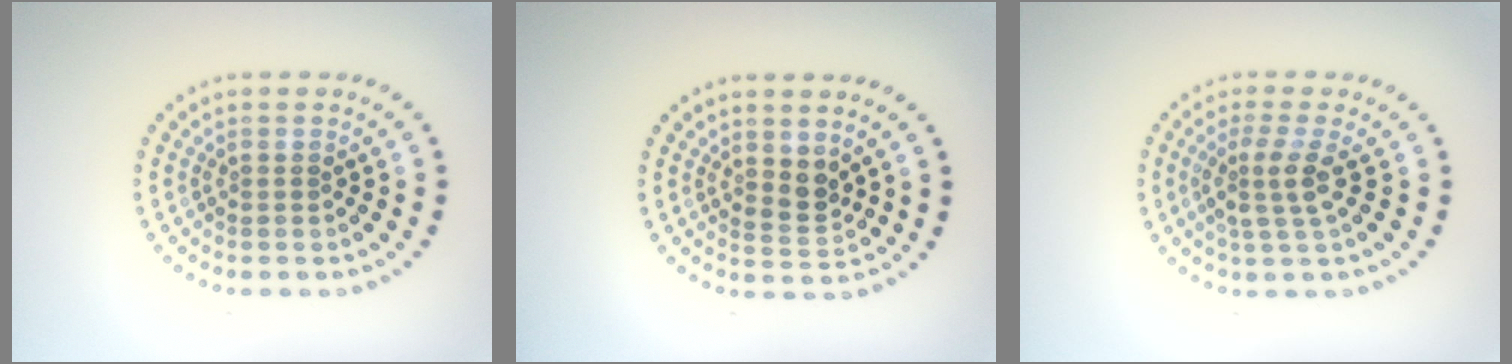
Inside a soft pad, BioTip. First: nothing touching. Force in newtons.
{"total": 1.8, "press": 1.6, "slide": 0.9}
{"total": 2.9, "press": 2.2, "slide": 1.8}